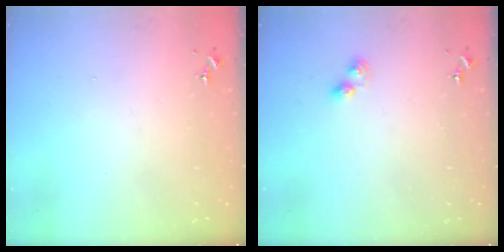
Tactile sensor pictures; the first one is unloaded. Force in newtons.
{"total": 2.8, "press": 2.8, "slide": 0.5}